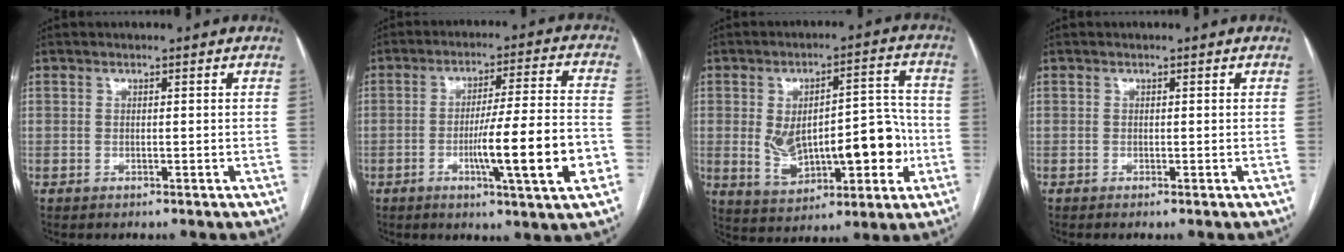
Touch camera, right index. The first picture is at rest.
{"total": 14.2, "force": [-4.3, -0.2, 13.5], "torque": [-0.215, -0.008, -0.067]}
{"total": 15.7, "force": [-1.7, 6.9, 13.9], "torque": [-0.220, 0.029, -0.005]}
{"total": 0.0}